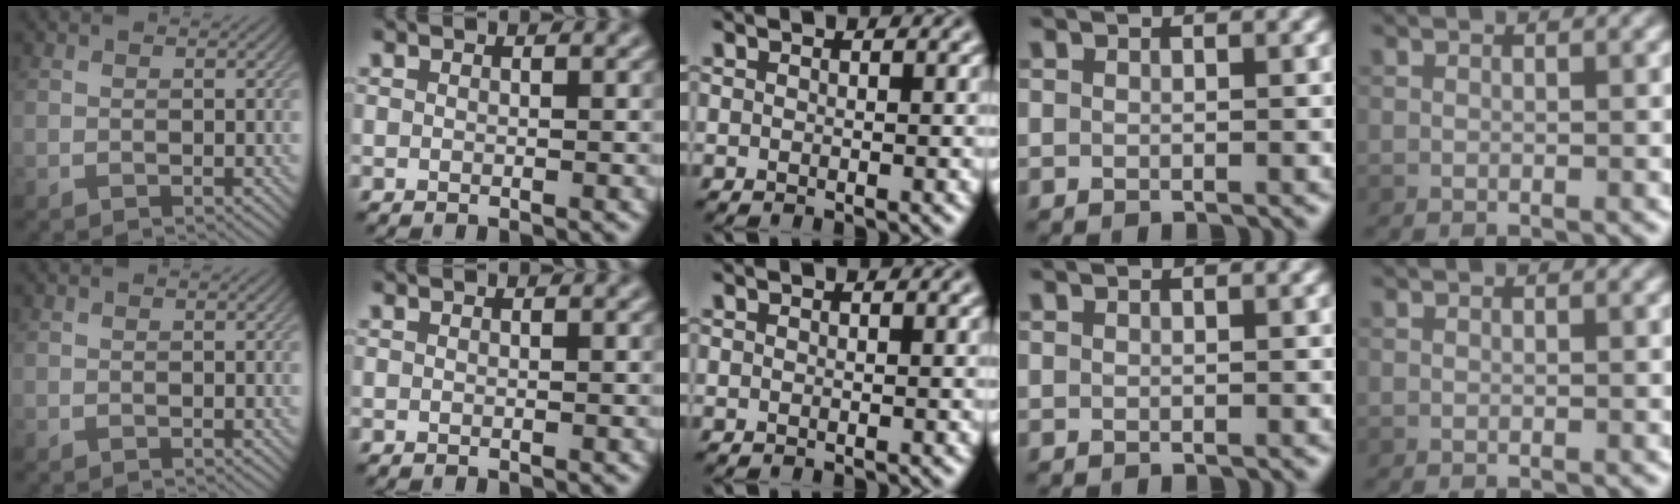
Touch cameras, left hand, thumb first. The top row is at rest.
{}